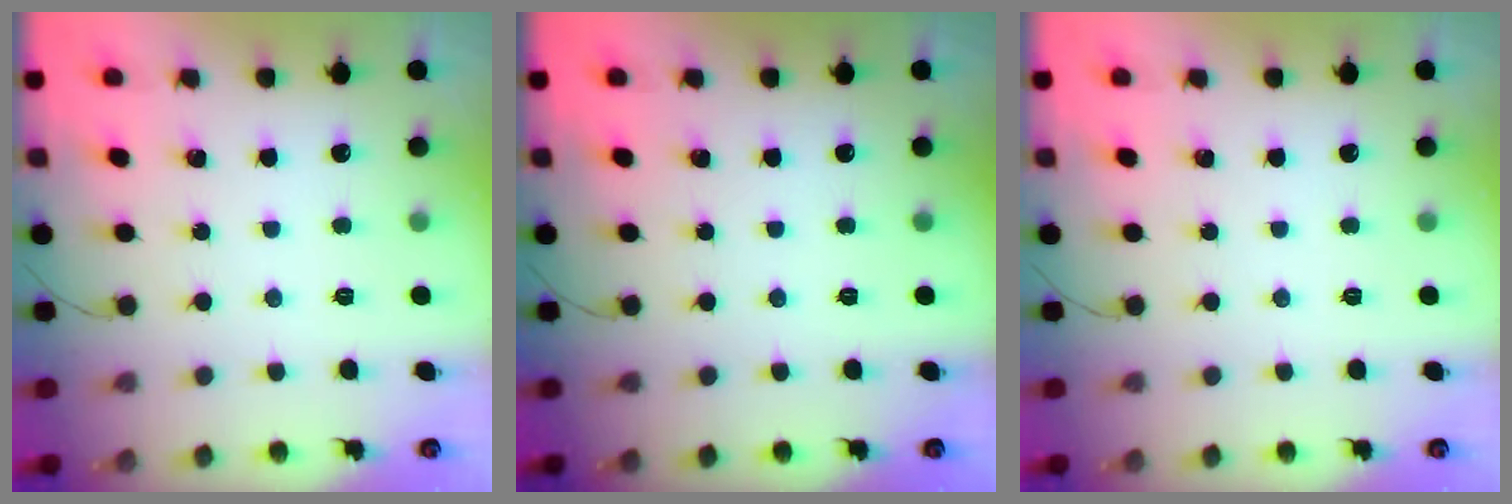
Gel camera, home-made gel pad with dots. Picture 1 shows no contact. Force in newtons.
{"total": 0.0}
{"total": 0.0}